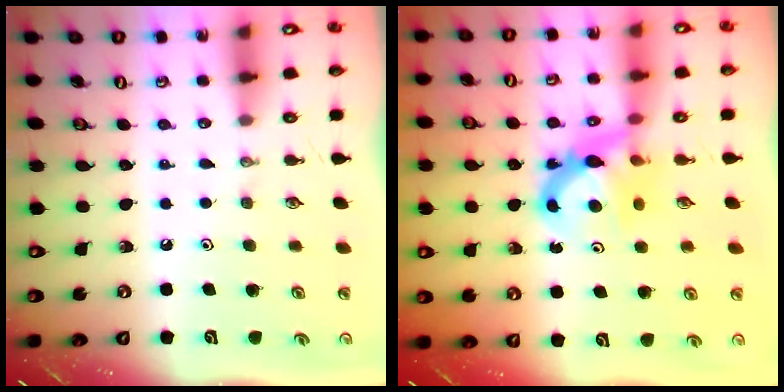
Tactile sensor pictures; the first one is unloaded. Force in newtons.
{"total": 7.3, "press": 7.3, "slide": 0.5}